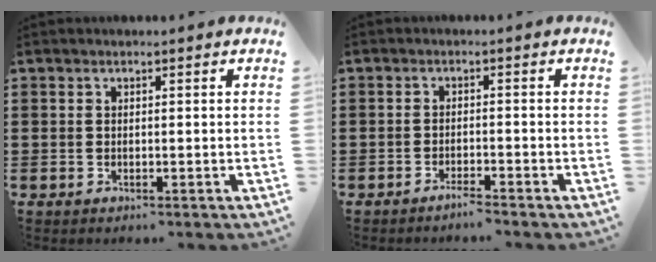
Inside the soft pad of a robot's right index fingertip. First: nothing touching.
{"total": 1.7, "force": [-1.7, 0.0, 0.6], "torque": [-0.012, 0.000, -0.031]}